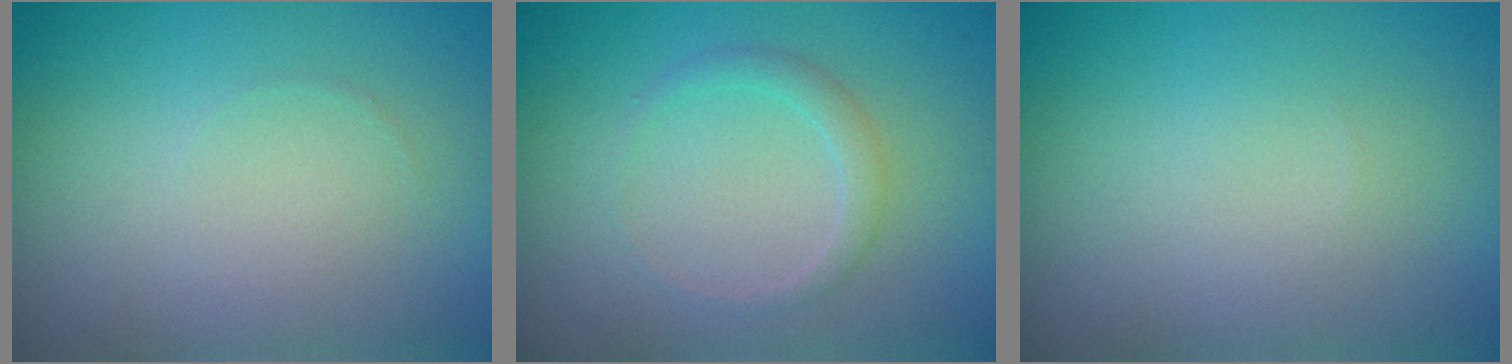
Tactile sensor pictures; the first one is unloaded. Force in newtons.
{"total": 1.4, "press": 1.4, "slide": 0.1}
{"total": 0.0}